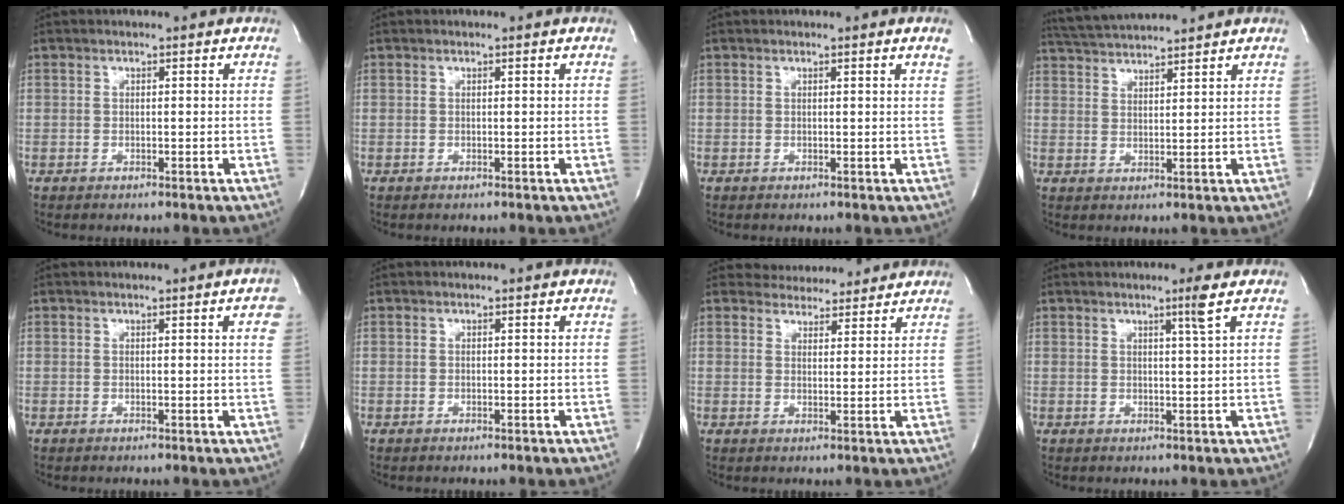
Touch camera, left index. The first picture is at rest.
{"total": 0.0}
{"total": 0.9, "force": [0.7, -0.3, 0.5], "torque": [-0.018, -0.006, 0.007]}
{"total": 7.5, "force": [7.2, -0.9, 1.9], "torque": [-0.044, 0.024, 0.127]}
{"total": 2.3, "force": [0.8, 0.1, 2.1], "torque": [-0.018, 0.002, 0.007]}
{"total": 0.0}
{"total": 6.5, "force": [6.2, 1.8, 0.6], "torque": [-0.005, 0.009, 0.079]}
{"total": 2.3, "force": [1.2, -1.0, 1.7], "torque": [-0.035, -0.012, 0.026]}